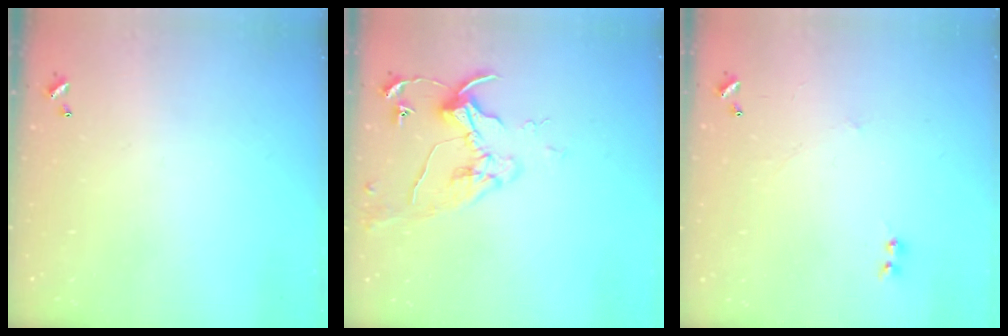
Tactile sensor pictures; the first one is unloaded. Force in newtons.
{"total": 8.5, "press": 8.4, "slide": 0.9}
{"total": 1.2, "press": 1.2, "slide": 0.3}